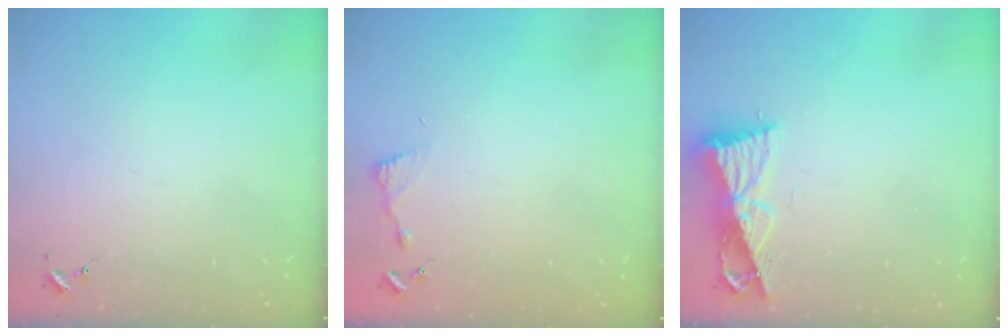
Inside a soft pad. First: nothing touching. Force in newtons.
{"total": 3.3, "press": 3.3, "slide": 0.4}
{"total": 9.6, "press": 9.6, "slide": 0.6}